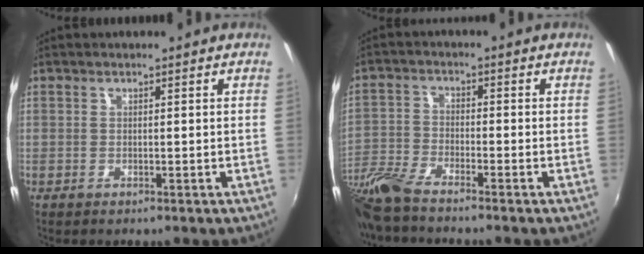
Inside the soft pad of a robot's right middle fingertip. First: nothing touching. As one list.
[{"total": 10.2, "force": [-8.6, 1.6, 5.2], "torque": [-0.130, -0.020, -0.180]}]